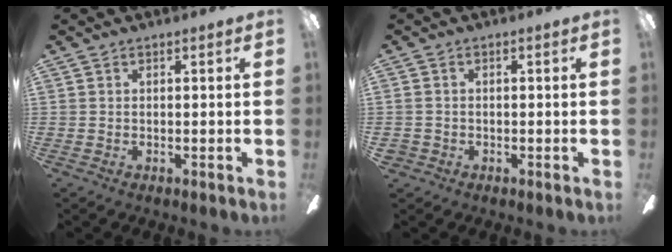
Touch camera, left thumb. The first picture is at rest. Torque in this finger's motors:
{"motor_torque": [-0.05, 0.13, 0.02, 0.00, 0.03]}